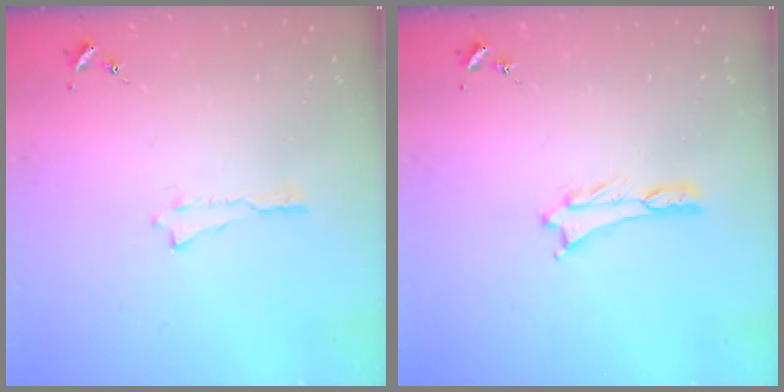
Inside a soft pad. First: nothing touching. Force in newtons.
{"total": 0.0}